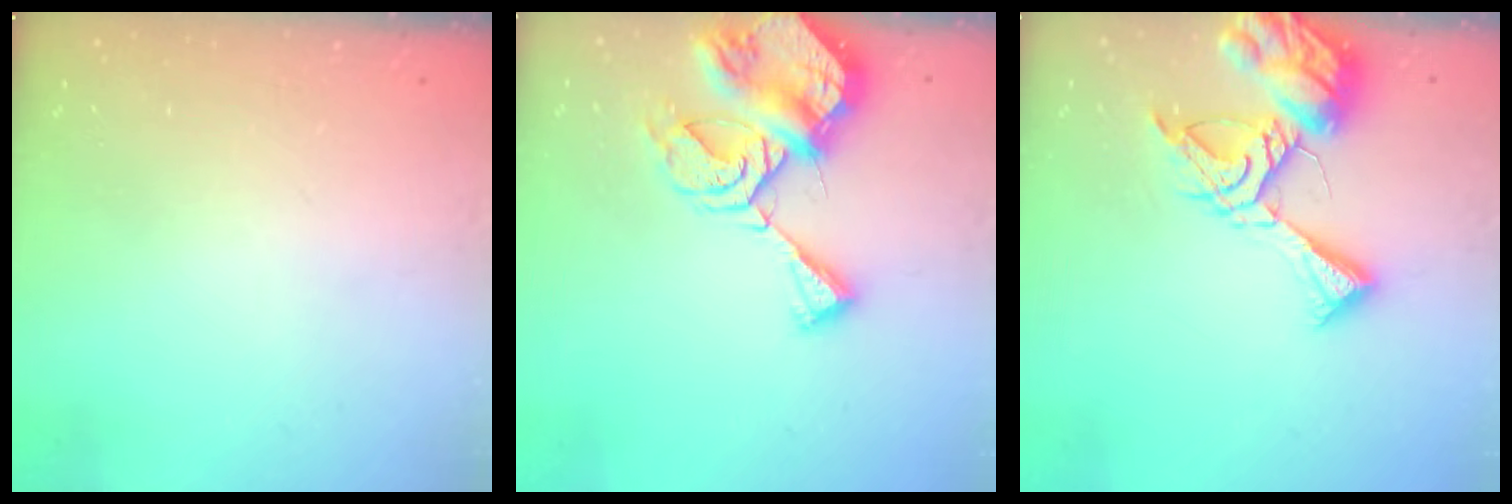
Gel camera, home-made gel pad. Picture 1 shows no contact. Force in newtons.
{"total": 11.0, "press": 10.9, "slide": 1.4}
{"total": 13.7, "press": 13.7, "slide": 1.4}